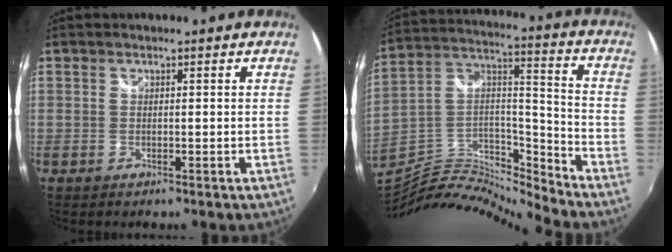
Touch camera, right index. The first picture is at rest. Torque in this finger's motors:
{"motor_torque": [-0.36, -0.83, -0.21, -0.07]}